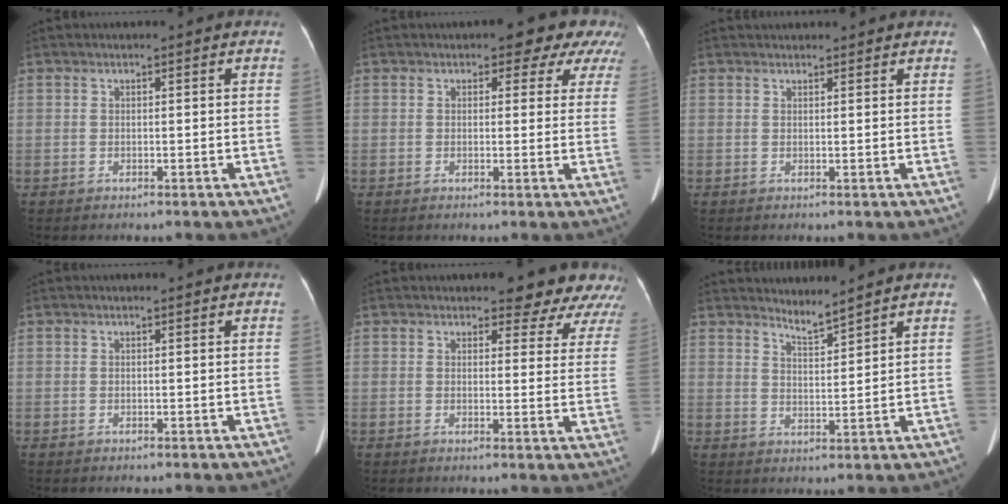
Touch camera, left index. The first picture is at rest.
{"total": 6.8, "force": [5.2, 3.8, 2.3], "torque": [-0.005, 0.004, 0.033]}
{"total": 4.7, "force": [4.4, 1.0, 1.2], "torque": [-0.012, 0.024, 0.051]}
{"total": 0.0}
{"total": 9.1, "force": [8.3, 3.1, 2.1], "torque": [0.006, -0.019, 0.063]}
{"total": 2.9, "force": [2.8, -0.6, 0.4], "torque": [-0.015, -0.013, 0.056]}